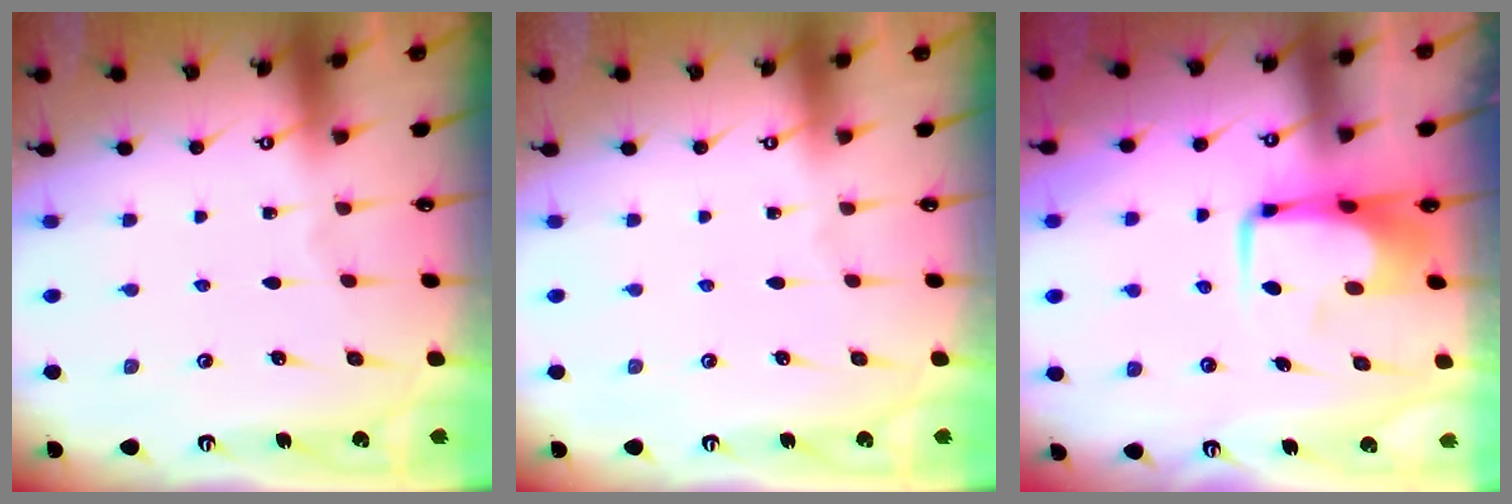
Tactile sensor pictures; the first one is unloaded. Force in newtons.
{"total": 0.0}
{"total": 7.1, "press": 7.0, "slide": 1.3}